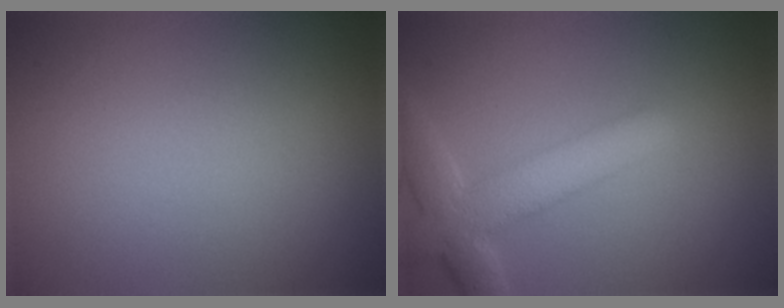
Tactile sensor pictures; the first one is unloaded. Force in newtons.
{"total": 5.4, "press": 5.4, "slide": 0.4}